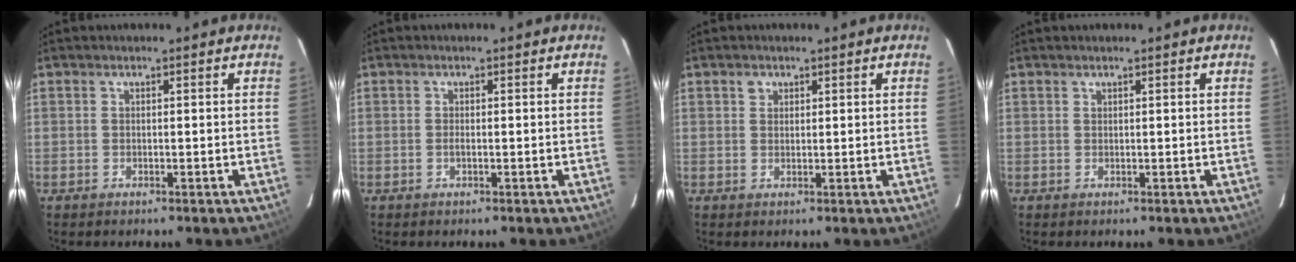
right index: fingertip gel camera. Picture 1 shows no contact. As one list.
[{"total": 0.7, "force": [-0.1, 0.1, 0.7], "torque": [-0.014, 0.000, -0.004]}, {"total": 1.5, "force": [0.8, 1.2, 0.3], "torque": [-0.002, 0.005, 0.013]}, {"total": 0.0}]